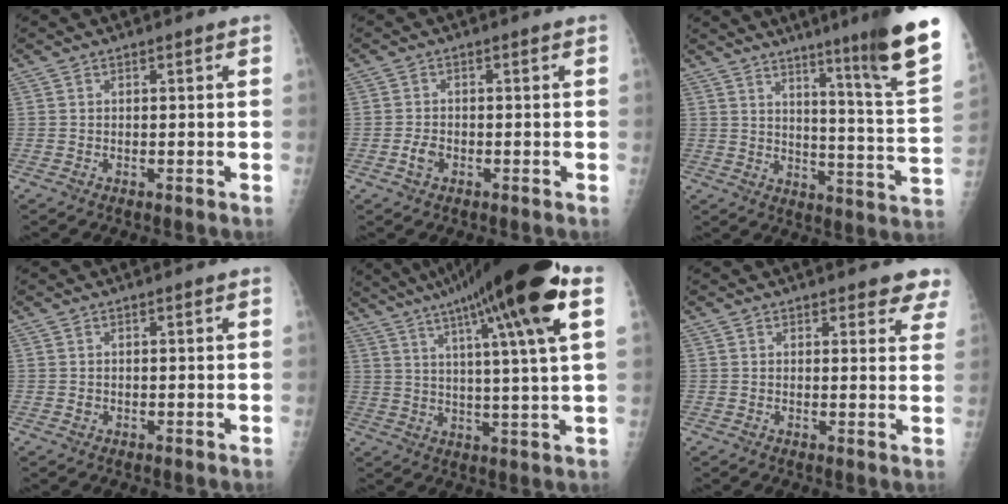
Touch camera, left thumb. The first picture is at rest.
{"total": 2.2, "force": [-0.9, 1.4, 1.4], "torque": [-0.027, 0.009, -0.018]}
{"total": 18.7, "force": [12.3, -0.1, 14.1], "torque": [-0.173, -0.091, 0.169]}
{"total": 0.6, "force": [0.0, 0.4, 0.4], "torque": [-0.006, 0.003, 0.003]}
{"total": 23.0, "force": [11.5, 1.9, 19.8], "torque": [-0.312, 0.001, 0.170]}
{"total": 5.6, "force": [4.6, 2.0, 2.3], "torque": [0.012, -0.020, 0.040]}